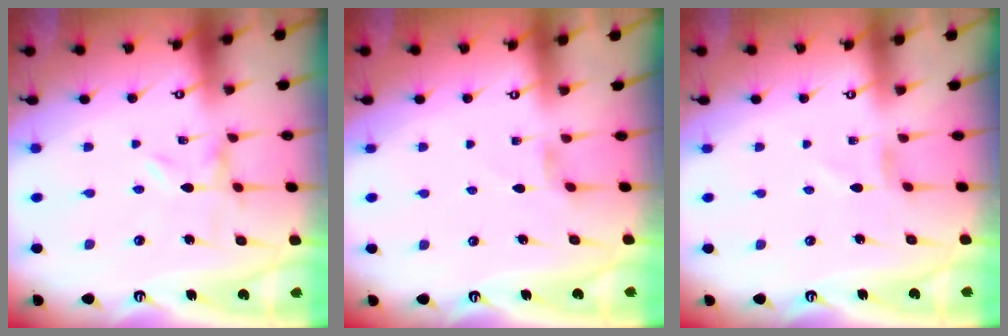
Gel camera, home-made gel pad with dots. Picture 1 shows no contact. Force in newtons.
{"total": 0.9, "press": 0.8, "slide": 0.4}
{"total": 1.1, "press": 1.0, "slide": 0.3}